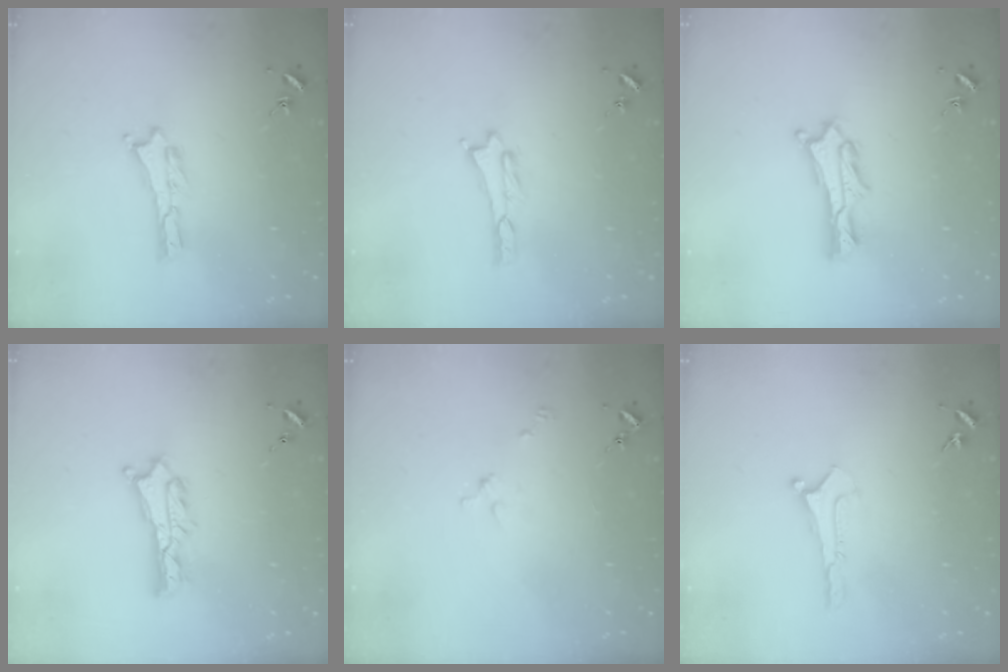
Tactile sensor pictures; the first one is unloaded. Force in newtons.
{"total": 0.0}
{"total": 2.0, "press": 2.0, "slide": 0.2}
{"total": 2.7, "press": 2.6, "slide": 0.3}
{"total": 2.0, "press": 2.0, "slide": 0.2}
{"total": 0.0}